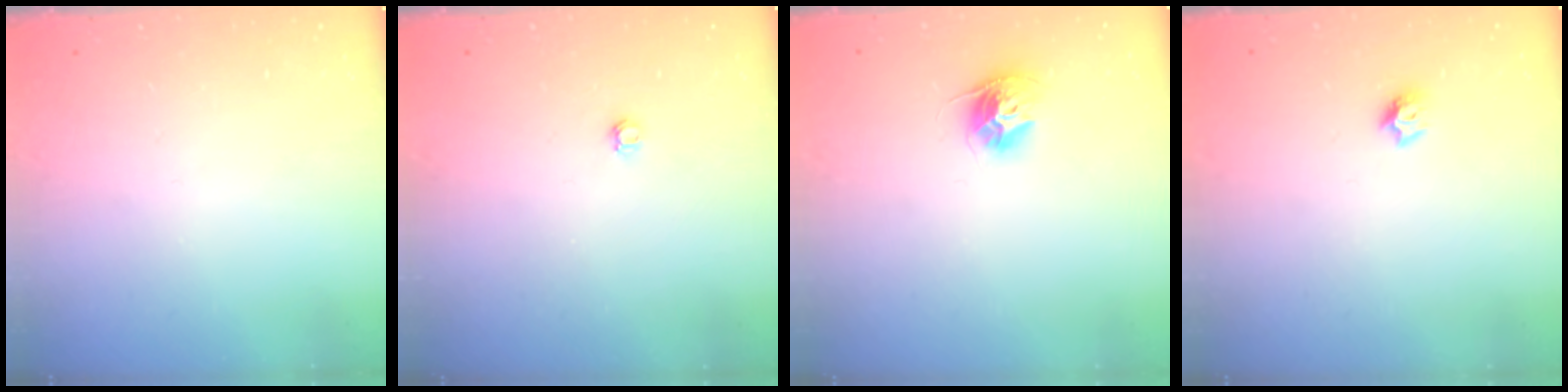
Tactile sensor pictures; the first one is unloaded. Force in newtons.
{"total": 3.0, "press": 3.0, "slide": 0.4}
{"total": 10.5, "press": 10.4, "slide": 0.8}
{"total": 5.6, "press": 5.6, "slide": 0.7}